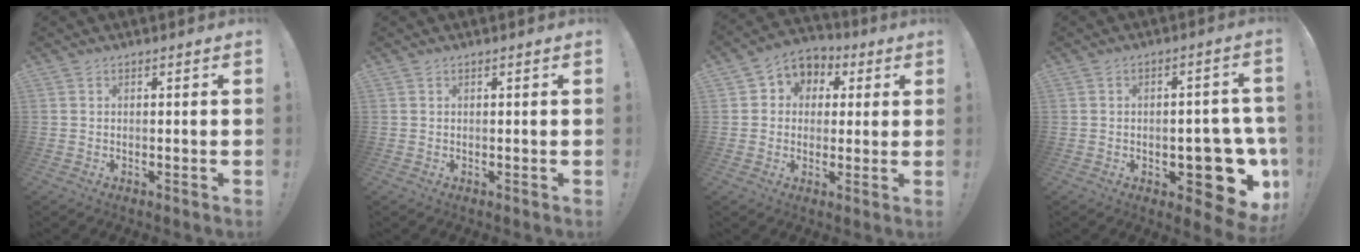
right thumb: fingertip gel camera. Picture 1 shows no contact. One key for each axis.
{"total": 0.5, "fx": 0.3, "fy": -0.1, "fz": 0.5, "tx": -0.008, "ty": 0.000, "tz": 0.004}
{"total": 6.7, "fx": 0.4, "fy": 6.3, "fz": 2.0, "tx": -0.030, "ty": 0.006, "tz": 0.014}
{"total": 13.1, "fx": -3.9, "fy": 6.9, "fz": 10.4, "tx": -0.101, "ty": 0.022, "tz": -0.053}